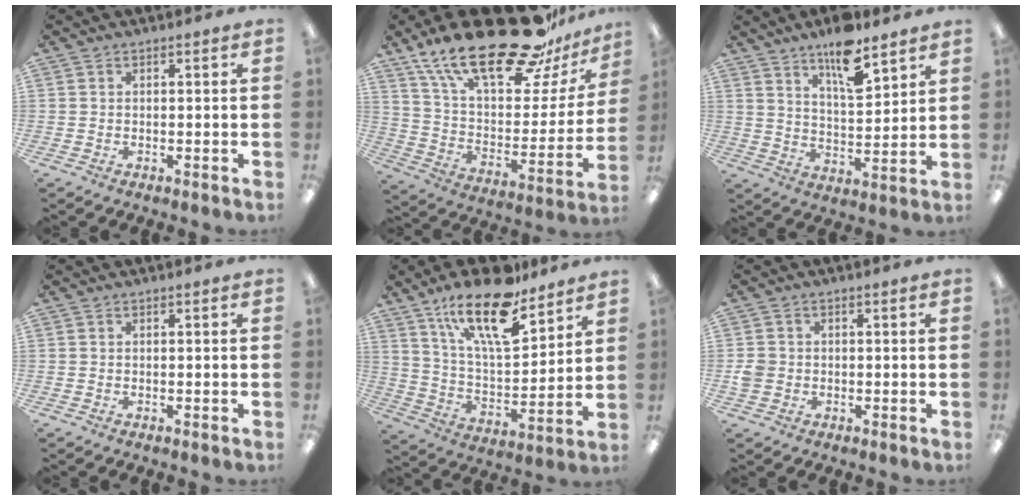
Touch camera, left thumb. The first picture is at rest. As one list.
[{"total": 27.8, "force": [20.4, 9.3, 16.5], "torque": [-0.276, -0.129, 0.345]}, {"total": 12.4, "force": [9.1, 4.0, 7.4], "torque": [-0.111, -0.055, 0.153]}, {"total": 0.0}, {"total": 20.6, "force": [14.0, 7.8, 13.0], "torque": [-0.212, -0.084, 0.238]}, {"total": 3.0, "force": [-0.5, 2.8, 0.9], "torque": [-0.008, 0.002, -0.012]}]